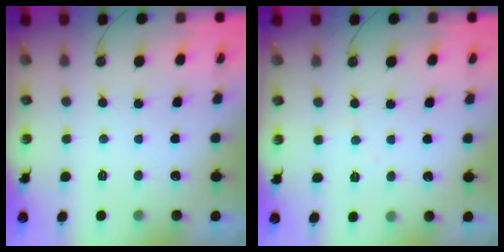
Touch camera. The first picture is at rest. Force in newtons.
{"total": 3.2, "press": 3.1, "slide": 0.6}